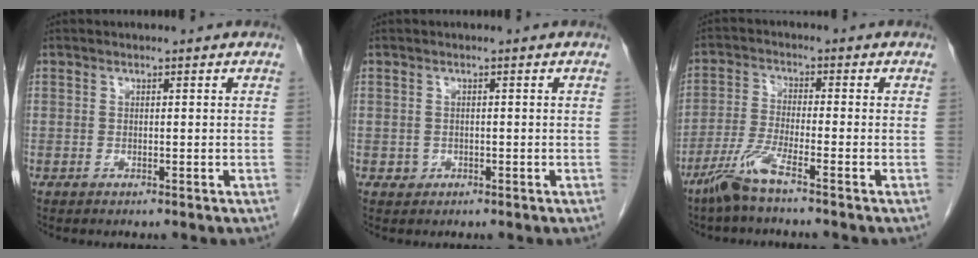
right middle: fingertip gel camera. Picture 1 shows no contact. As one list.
[{"total": 1.0, "force": [-0.3, 0.9, 0.1], "torque": [0.000, 0.004, -0.003]}, {"total": 5.7, "force": [-4.1, -0.3, 3.9], "torque": [-0.088, -0.013, -0.092]}]